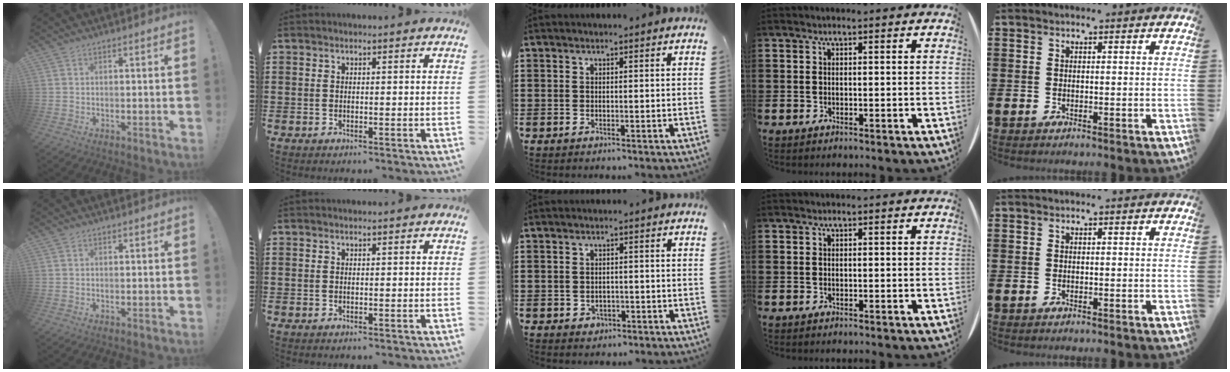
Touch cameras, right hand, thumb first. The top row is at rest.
{"middle": {"total": 1.0, "force": [-0.4, 0.9, 0.4], "torque": [-0.013, 0.002, -0.010]}}